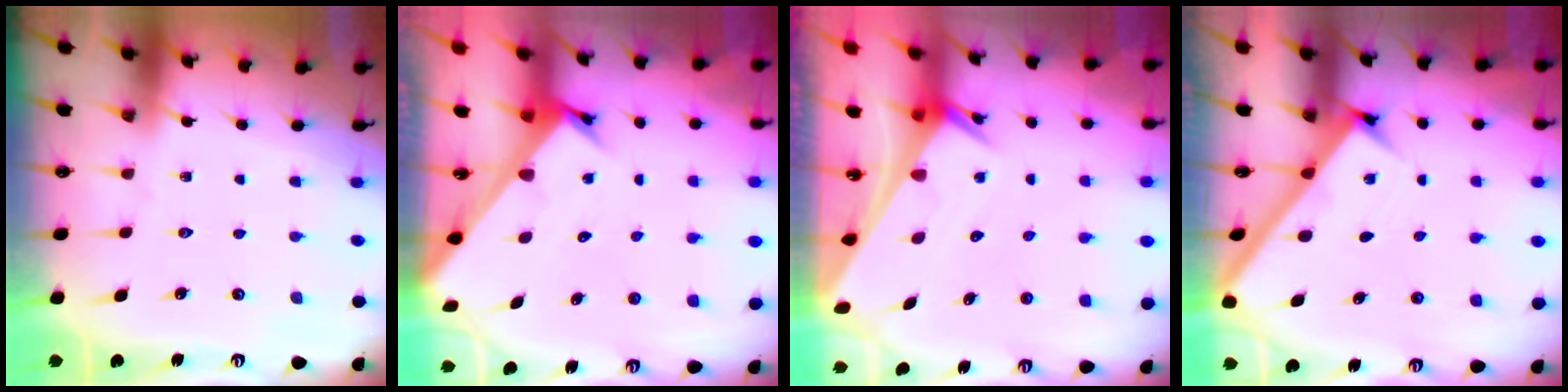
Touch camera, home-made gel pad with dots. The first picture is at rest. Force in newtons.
{"total": 2.6, "press": 2.6, "slide": 0.2}
{"total": 2.6, "press": 2.6, "slide": 0.1}
{"total": 2.7, "press": 2.7, "slide": 0.4}